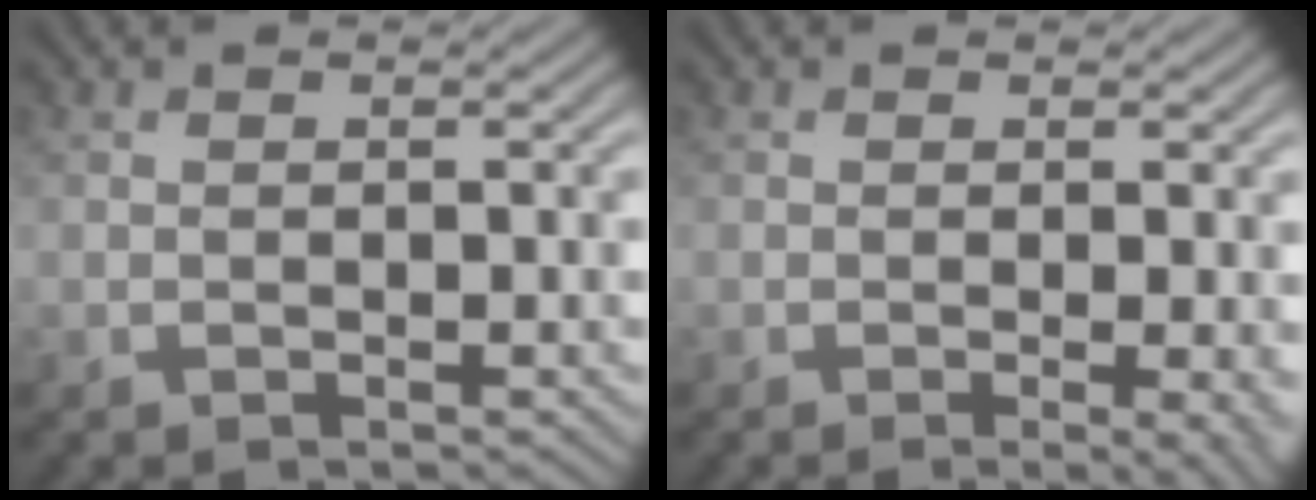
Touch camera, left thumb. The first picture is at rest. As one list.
[{"total": 3.1, "force": [-0.4, 0.7, 3.0], "torque": [-0.044, -0.003, -0.010]}]